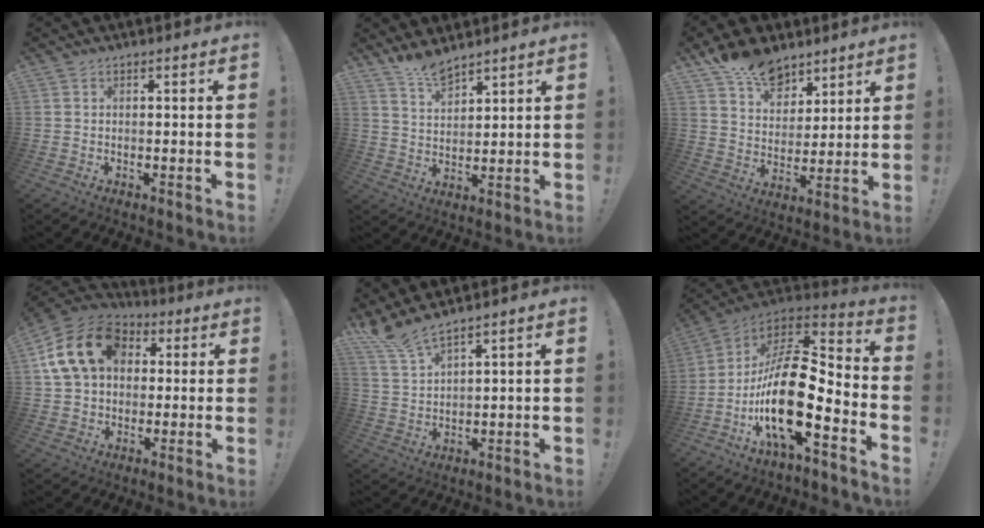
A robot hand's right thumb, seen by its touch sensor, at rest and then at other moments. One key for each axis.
{"total": 6.9, "fx": 6.3, "fy": 1.5, "fz": 2.3, "tx": -0.050, "ty": -0.039, "tz": 0.116}
{"total": 13.8, "fx": 10.0, "fy": 8.2, "fz": 4.7, "tx": -0.076, "ty": -0.066, "tz": 0.193}
{"total": 17.9, "fx": 4.9, "fy": 13.2, "fz": 11.0, "tx": -0.191, "ty": 0.006, "tz": 0.094}
{"total": 6.7, "fx": 5.8, "fy": 0.8, "fz": 3.2, "tx": -0.071, "ty": -0.033, "tz": 0.108}
{"total": 21.7, "fx": -5.9, "fy": 7.8, "fz": 19.4, "tx": -0.379, "ty": 0.015, "tz": -0.102}